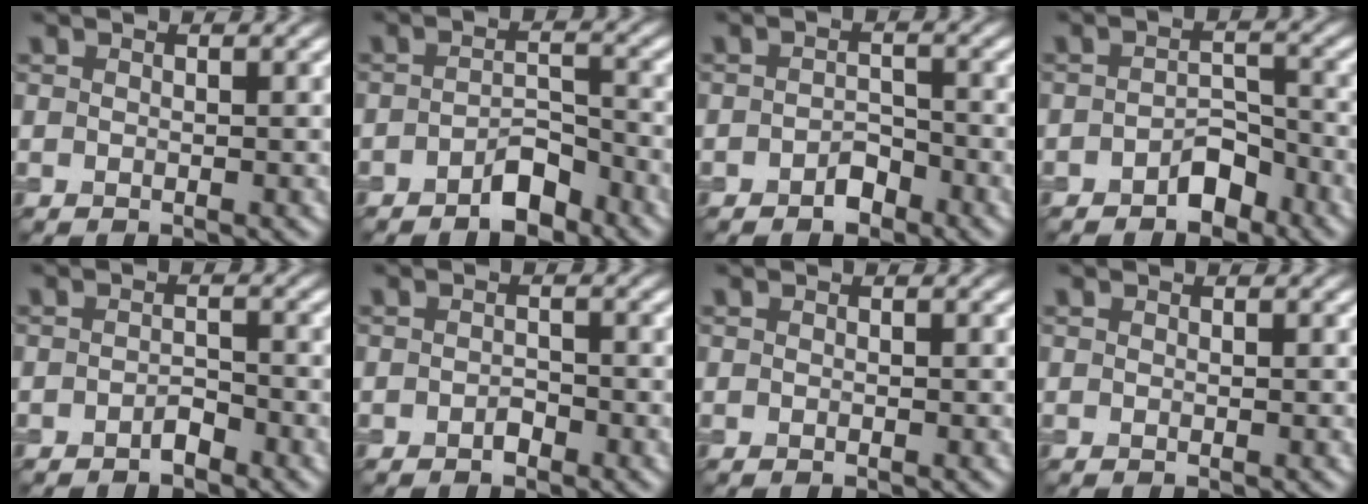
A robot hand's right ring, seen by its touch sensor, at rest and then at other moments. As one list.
[{"total": 3.2, "force": [-2.3, 1.2, 1.8], "torque": [-0.024, 0.011, -0.043]}, {"total": 1.9, "force": [-1.3, 1.1, 0.9], "torque": [-0.012, 0.005, -0.025]}, {"total": 2.7, "force": [-1.9, 1.4, 1.3], "torque": [-0.017, 0.012, -0.032]}, {"total": 1.4, "force": [-1.0, 0.6, 0.7], "torque": [-0.010, 0.004, -0.019]}, {"total": 1.0, "force": [-0.7, 0.5, 0.5], "torque": [-0.008, 0.001, -0.012]}, {"total": 0.0}, {"total": 0.0}]